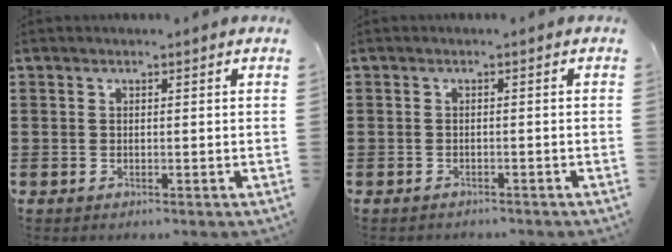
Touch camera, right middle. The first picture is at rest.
{"total": 0.7, "force": [-0.7, 0.0, 0.0], "torque": [-0.003, -0.002, -0.016]}